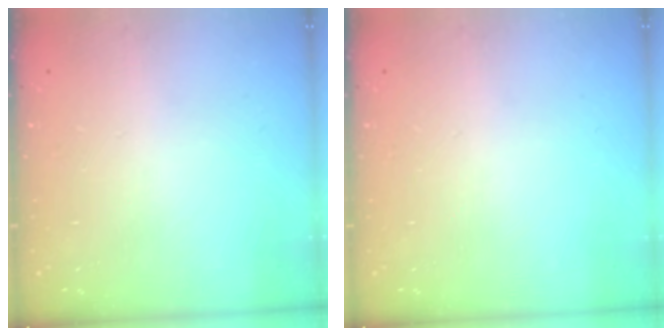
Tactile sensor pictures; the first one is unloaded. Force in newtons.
{"total": 0.0}